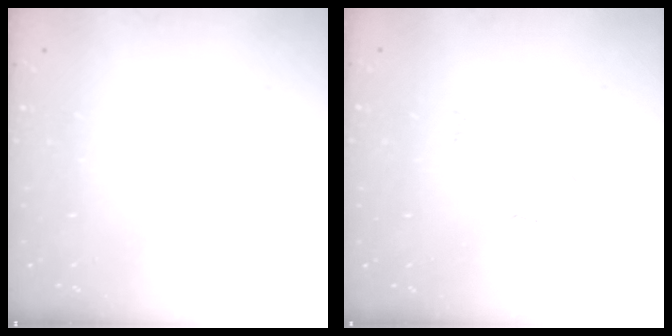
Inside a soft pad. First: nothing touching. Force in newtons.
{"total": 2.9, "press": 2.9, "slide": 0.2}